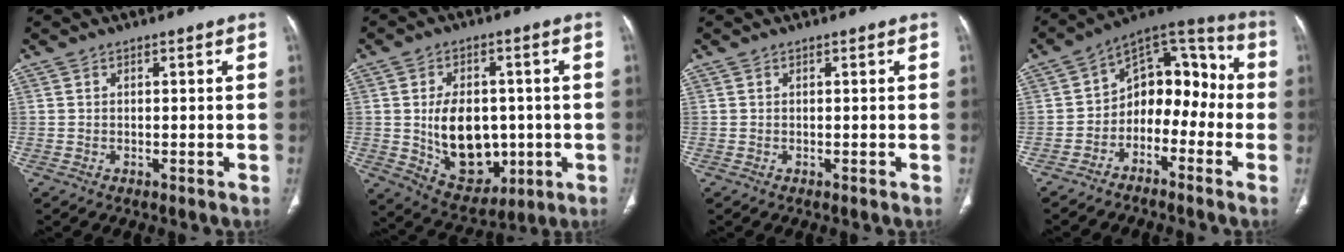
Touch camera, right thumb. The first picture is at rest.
{"total": 15.0, "force": [-1.0, 10.2, 11.0], "torque": [-0.141, -0.001, 0.011]}
{"total": 0.0}
{"total": 13.0, "force": [-3.6, 9.1, 8.6], "torque": [-0.079, 0.082, -0.072]}